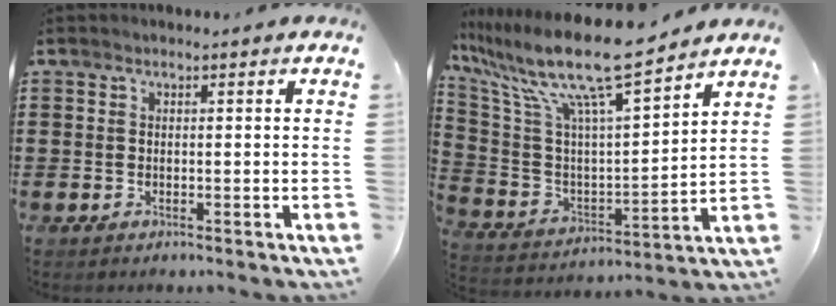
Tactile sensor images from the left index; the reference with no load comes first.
{"total": 13.4, "force": [10.4, 1.1, 8.4], "torque": [-0.207, -0.067, 0.172]}